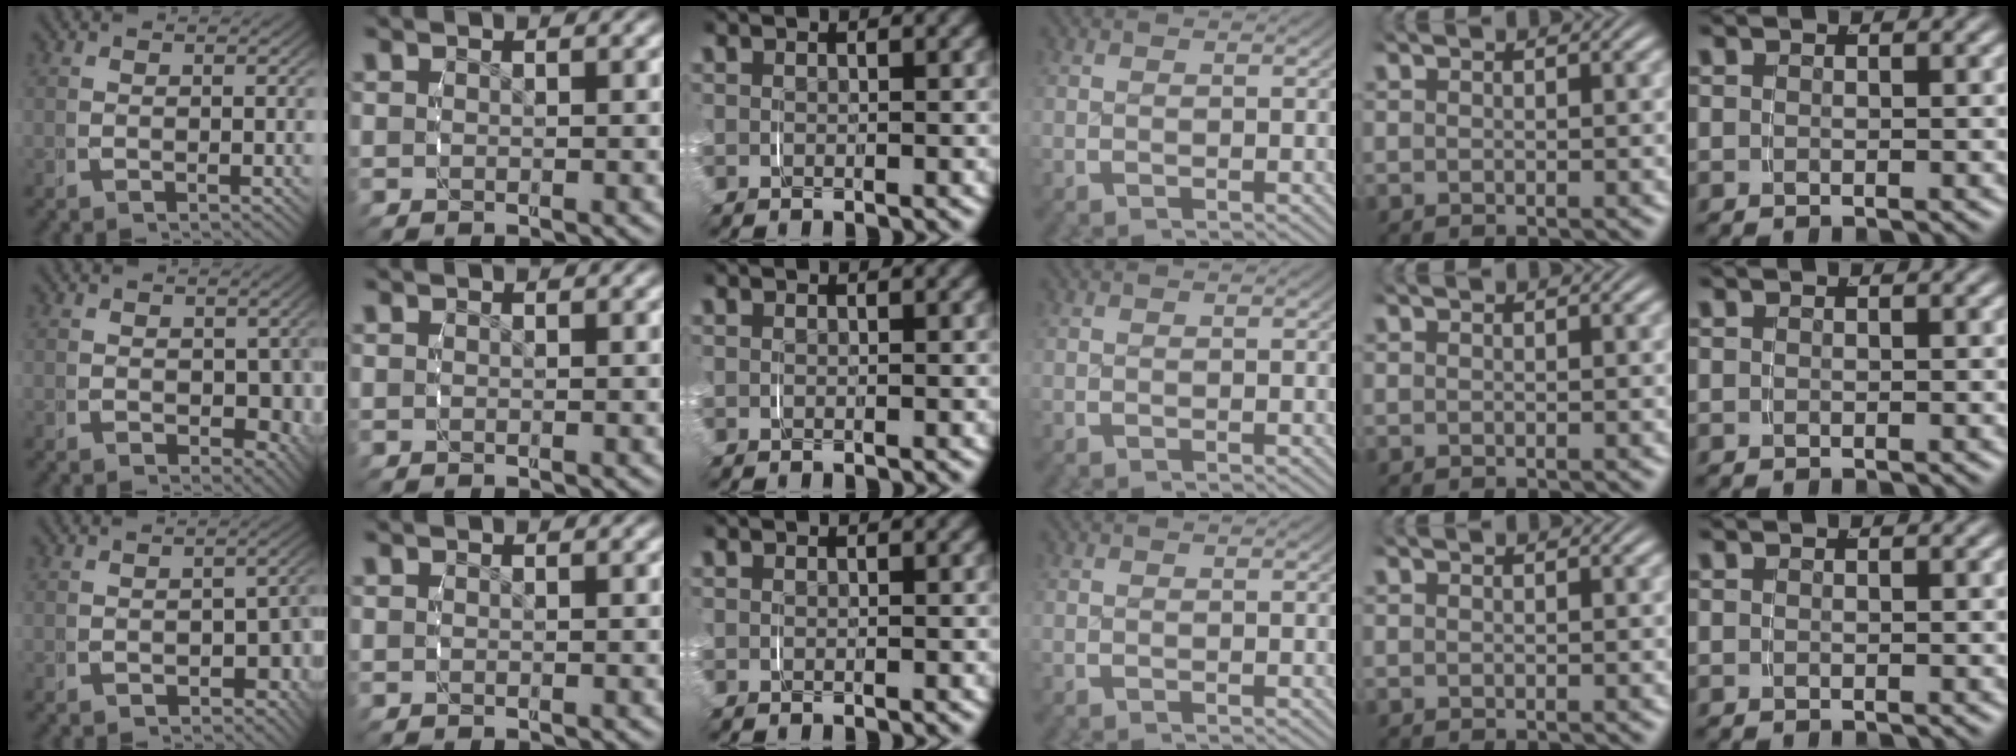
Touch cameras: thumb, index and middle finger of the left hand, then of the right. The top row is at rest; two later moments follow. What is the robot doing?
{"motion": "grasp_and_lifting", "object": "string"}